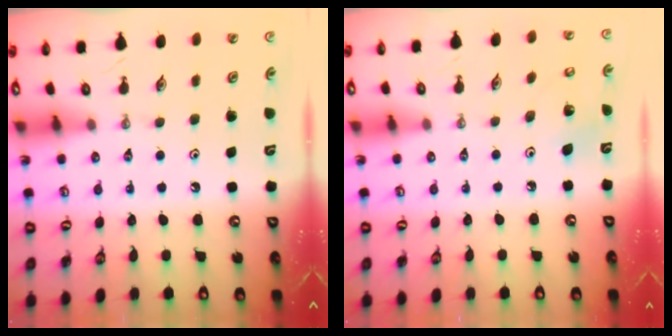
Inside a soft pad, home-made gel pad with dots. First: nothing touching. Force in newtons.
{"total": 5.3, "press": 4.8, "slide": 2.3}